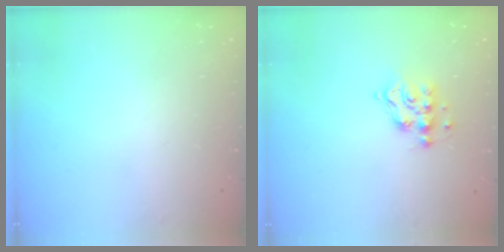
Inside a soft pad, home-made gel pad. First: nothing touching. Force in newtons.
{"total": 8.6, "press": 8.6, "slide": 0.5}